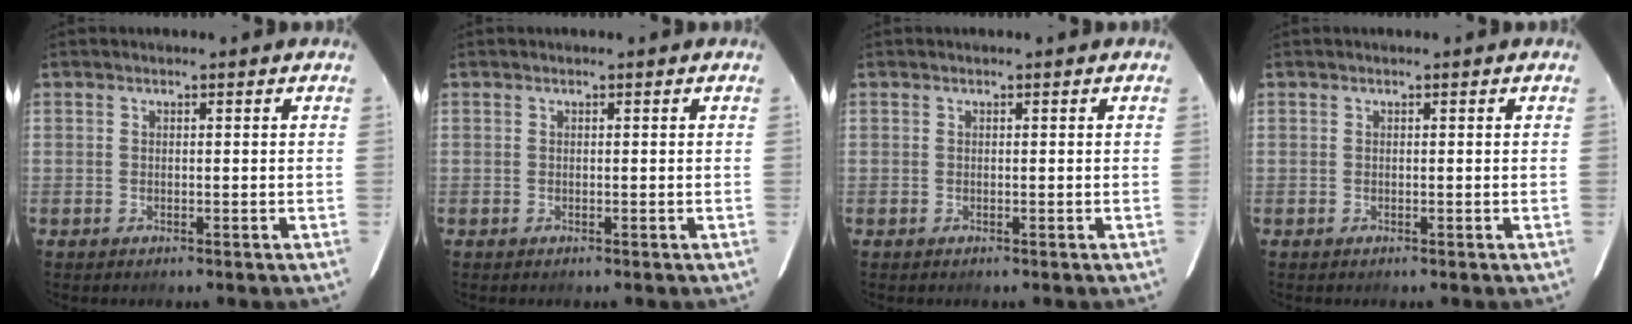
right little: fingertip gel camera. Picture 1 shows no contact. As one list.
[{"total": 0.0}, {"total": 0.0}, {"total": 0.0}]